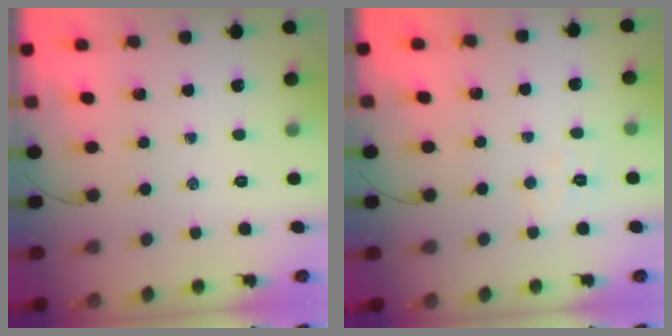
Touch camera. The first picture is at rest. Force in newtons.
{"total": 4.7, "press": 4.6, "slide": 0.9}